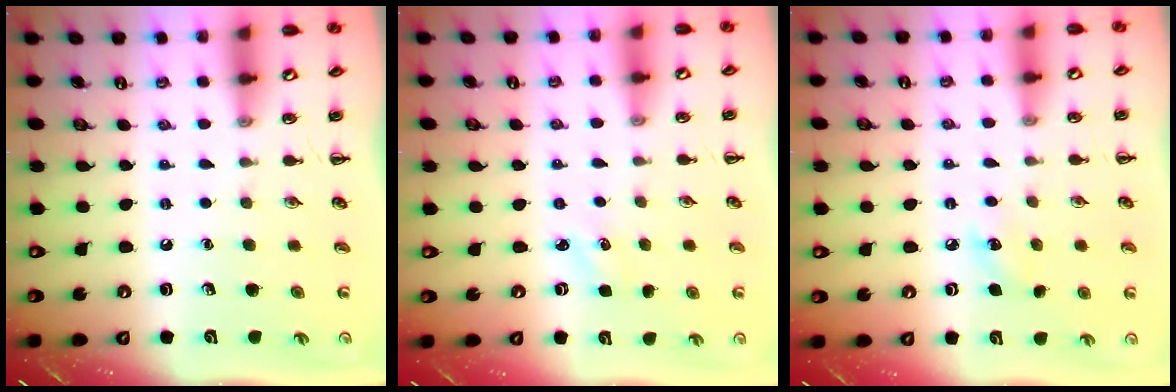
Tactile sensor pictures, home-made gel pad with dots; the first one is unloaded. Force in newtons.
{"total": 2.0, "press": 1.9, "slide": 0.6}
{"total": 6.3, "press": 6.1, "slide": 1.8}